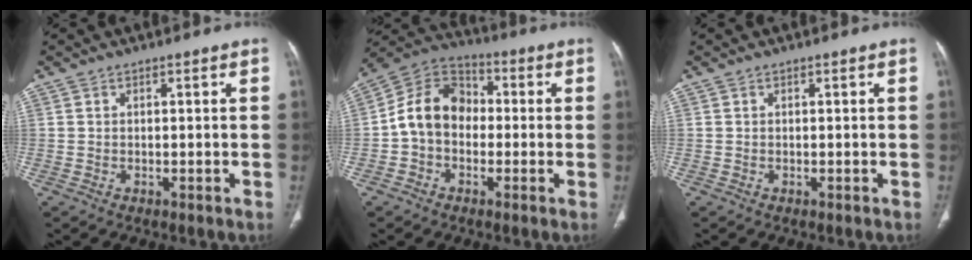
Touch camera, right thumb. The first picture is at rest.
{"total": 11.4, "force": [-1.0, 8.9, 7.0], "torque": [-0.110, 0.039, -0.035]}
{"total": 0.0}